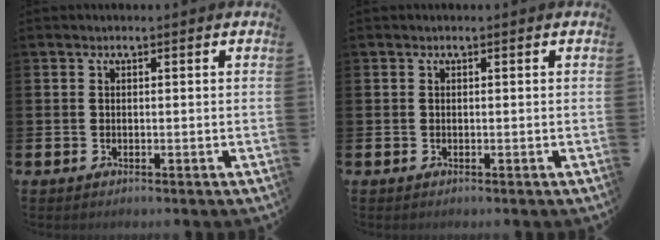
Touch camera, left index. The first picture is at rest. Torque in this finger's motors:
{"motor_torque": [-0.06, -0.05, 0.04, 0.02]}